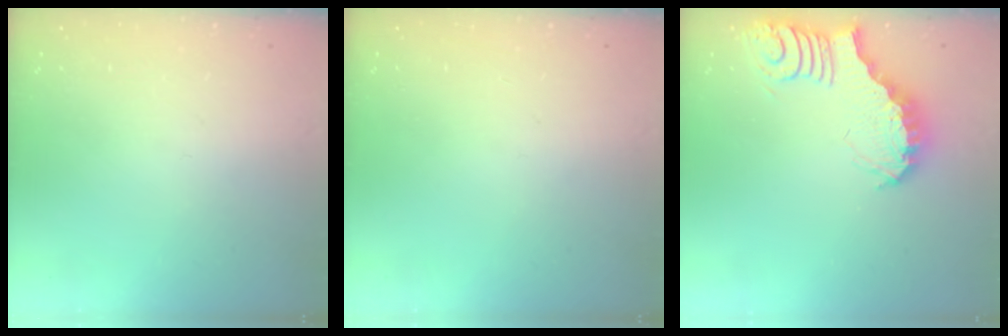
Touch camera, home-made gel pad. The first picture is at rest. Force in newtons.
{"total": 0.0}
{"total": 3.9, "press": 3.8, "slide": 0.6}